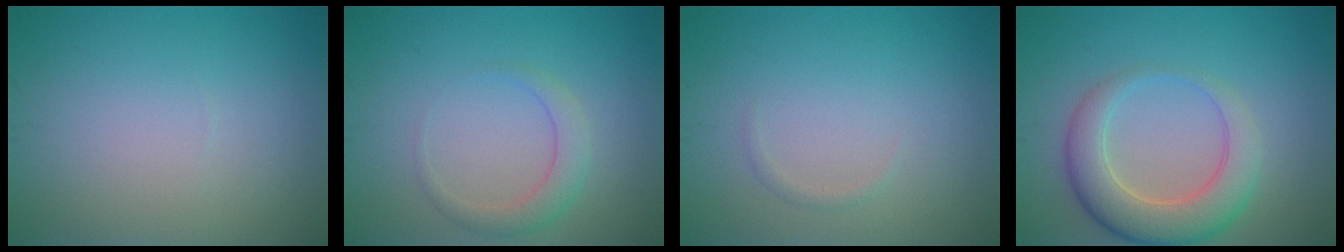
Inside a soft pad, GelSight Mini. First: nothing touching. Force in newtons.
{"total": 2.3, "press": 2.3, "slide": 0.1}
{"total": 0.6, "press": 0.6, "slide": 0.0}
{"total": 5.7, "press": 5.7, "slide": 0.3}